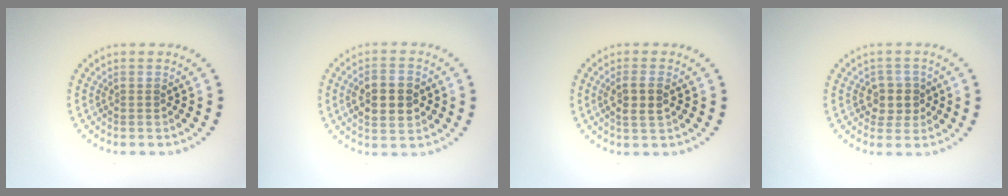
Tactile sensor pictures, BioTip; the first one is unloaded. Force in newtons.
{"total": 5.1, "press": 5.1, "slide": 0.2}
{"total": 2.3, "press": 2.2, "slide": 0.7}
{"total": 2.3, "press": 2.1, "slide": 0.9}